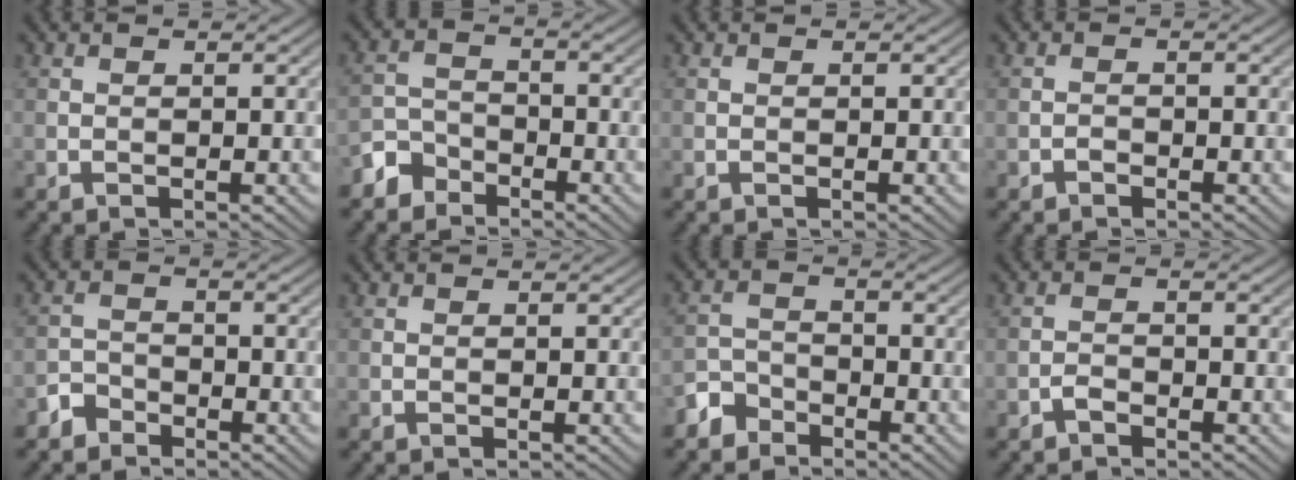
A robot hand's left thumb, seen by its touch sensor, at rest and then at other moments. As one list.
[{"total": 3.9, "force": [-3.1, 2.3, 0.7], "torque": [-0.014, 0.003, -0.074]}, {"total": 0.0}, {"total": 0.9, "force": [-0.7, 0.5, 0.3], "torque": [-0.004, 0.001, -0.015]}, {"total": 2.6, "force": [-2.1, 1.4, 0.5], "torque": [-0.006, 0.004, -0.052]}, {"total": 0.0}, {"total": 3.5, "force": [-2.8, 2.0, 0.6], "torque": [-0.012, 0.004, -0.069]}, {"total": 1.4, "force": [-1.1, 0.6, 0.6], "torque": [-0.009, 0.004, -0.026]}]